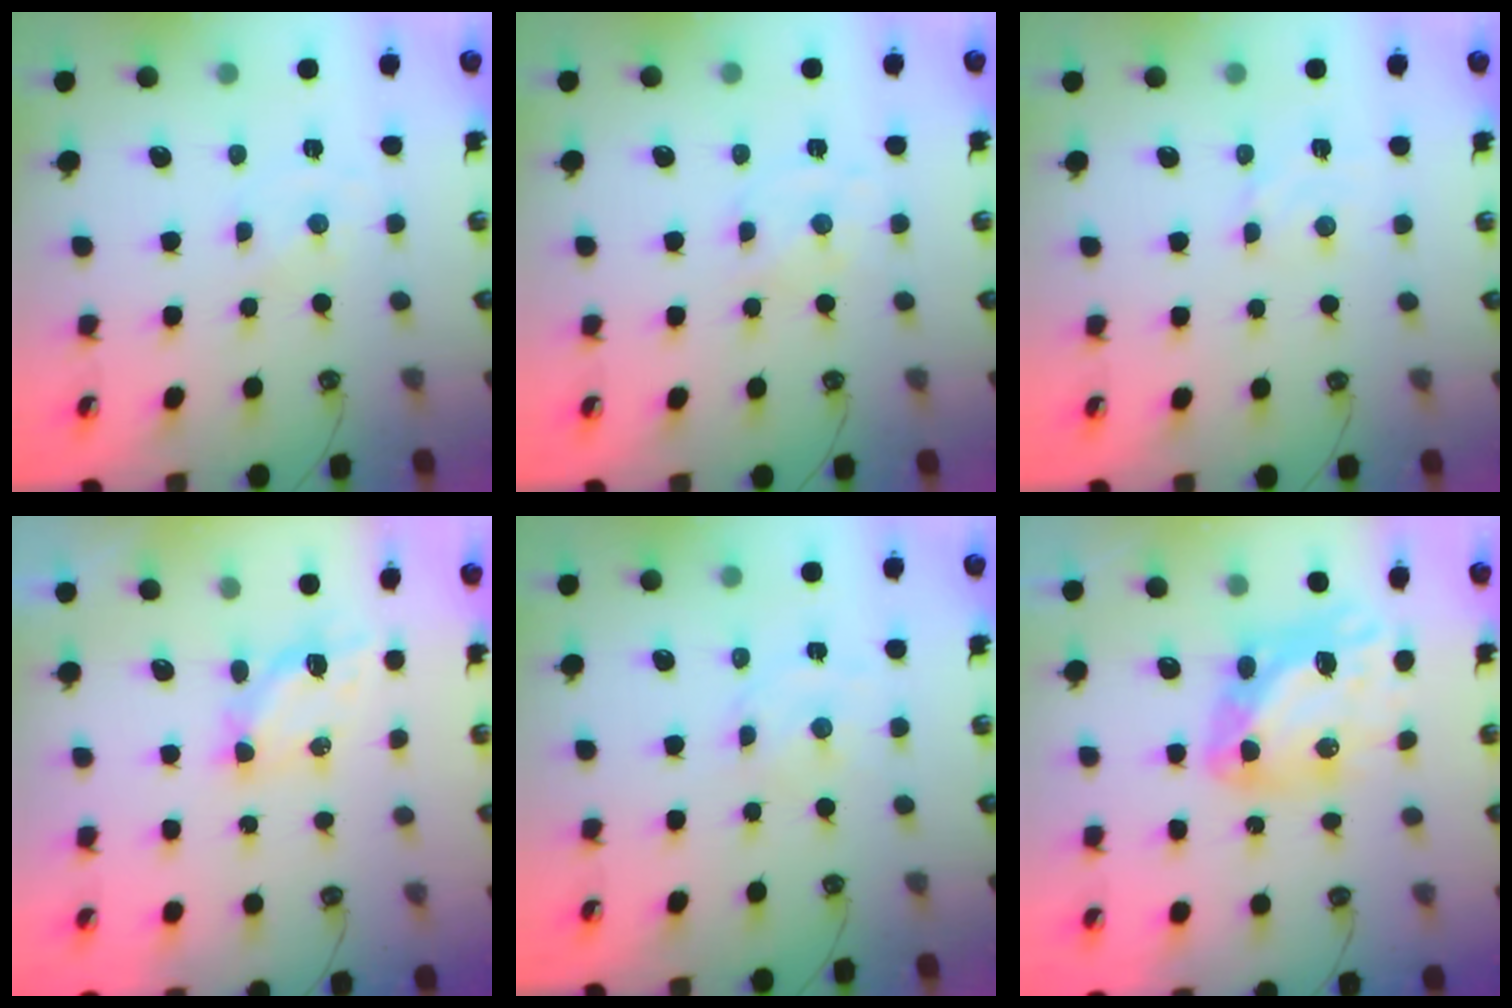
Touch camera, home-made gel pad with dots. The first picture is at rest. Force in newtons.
{"total": 2.1, "press": 2.0, "slide": 0.4}
{"total": 2.5, "press": 2.5, "slide": 0.3}
{"total": 5.7, "press": 5.7, "slide": 0.3}
{"total": 2.6, "press": 2.6, "slide": 0.6}
{"total": 14.7, "press": 14.6, "slide": 2.0}